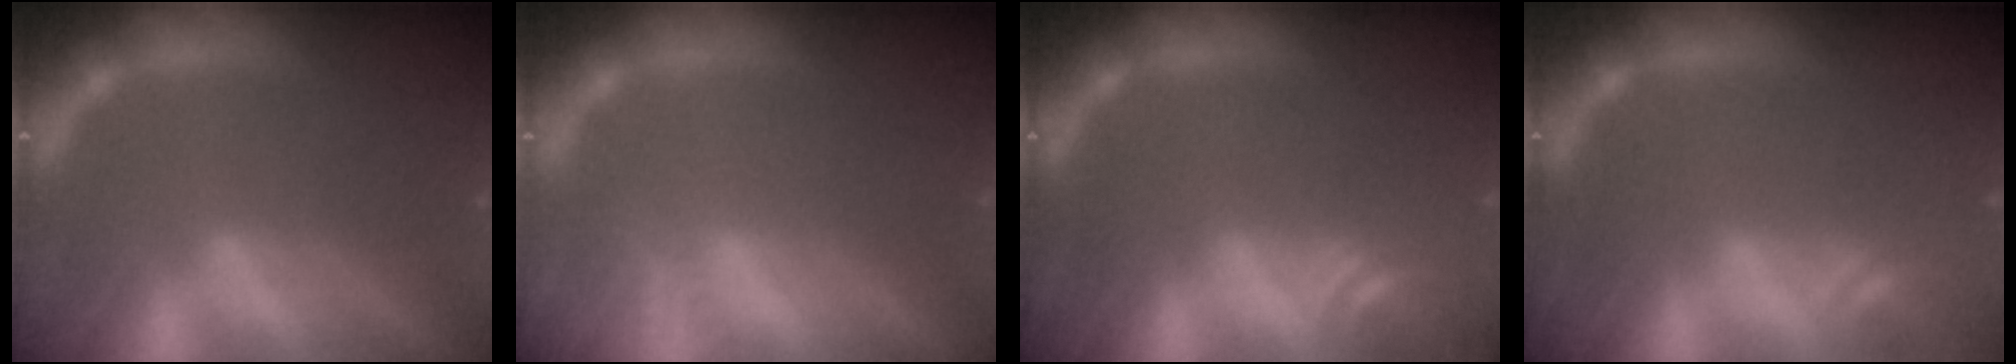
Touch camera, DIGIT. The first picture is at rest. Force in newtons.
{"total": 1.5}
{"total": 3.0}
{"total": 1.9}